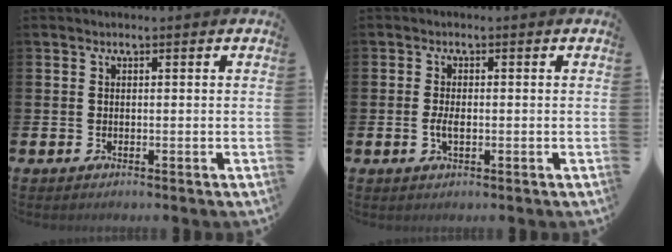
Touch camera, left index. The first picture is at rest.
{"total": 2.2, "force": [-0.4, 1.0, 1.9], "torque": [-0.031, -0.001, -0.009]}